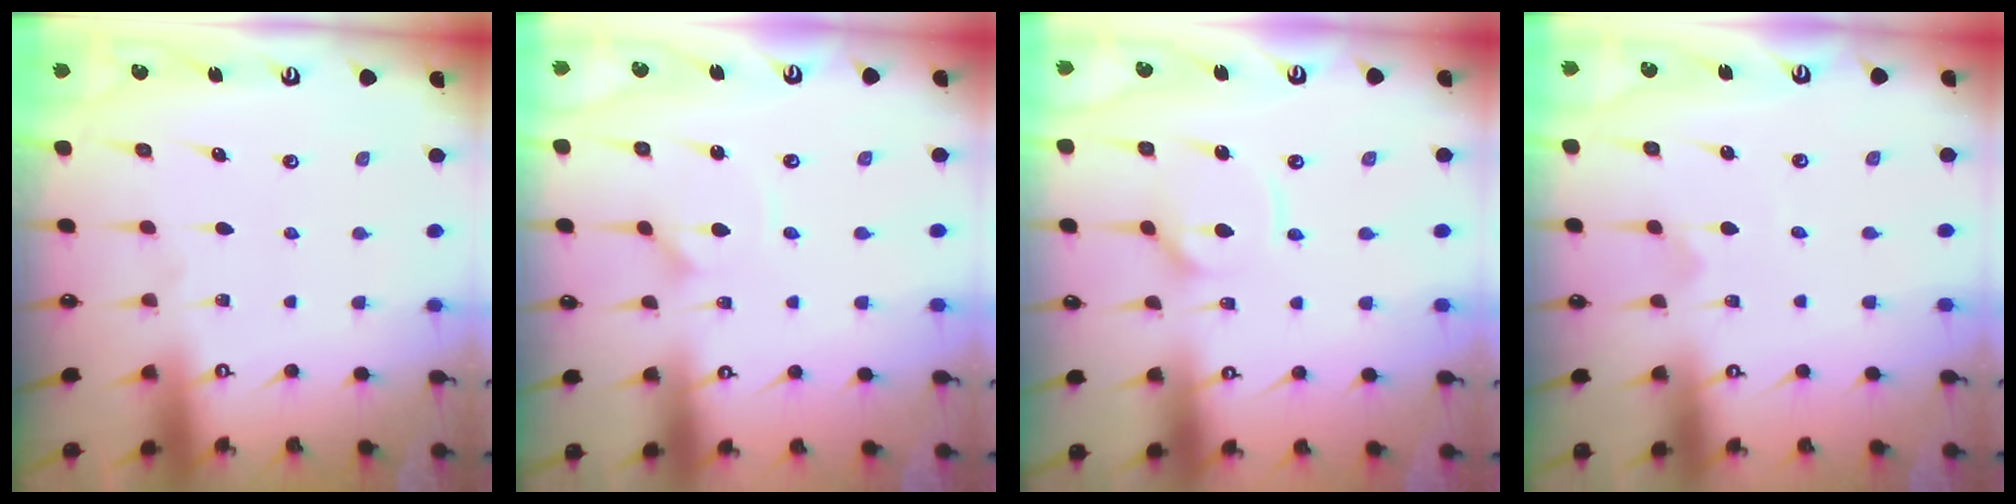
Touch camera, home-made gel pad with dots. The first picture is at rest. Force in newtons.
{"total": 0.9, "press": 0.9, "slide": 0.0}
{"total": 5.9, "press": 5.9, "slide": 0.7}
{"total": 0.0}